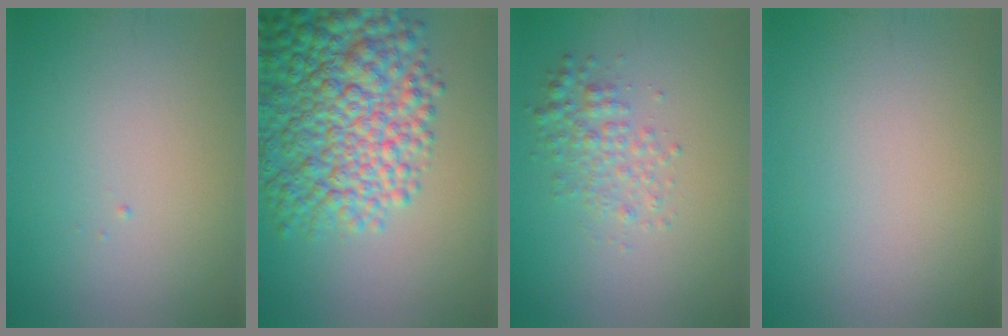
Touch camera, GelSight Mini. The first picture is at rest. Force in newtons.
{"total": 10.5, "press": 10.5, "slide": 0.3}
{"total": 2.6, "press": 2.6, "slide": 0.1}
{"total": 0.0}